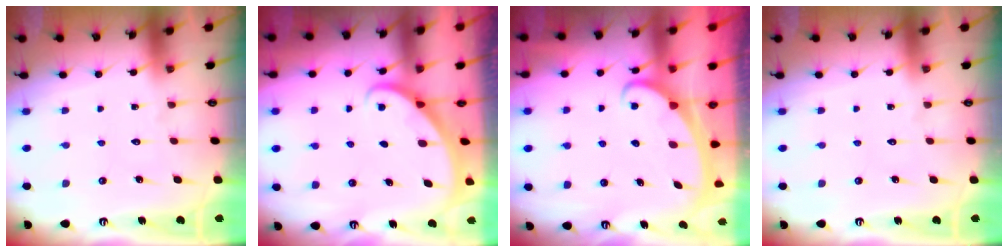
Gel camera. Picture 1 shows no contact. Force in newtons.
{"total": 1.9, "press": 1.9, "slide": 0.1}
{"total": 2.3, "press": 2.3, "slide": 0.3}
{"total": 0.0}